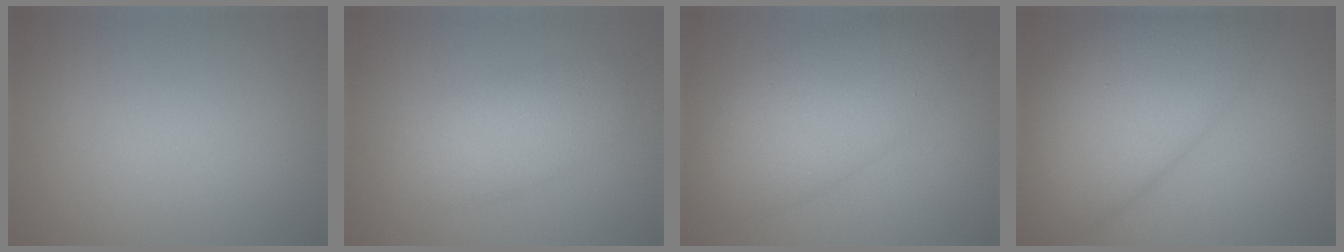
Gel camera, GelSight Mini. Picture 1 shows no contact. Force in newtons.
{"total": 3.6, "press": 3.6, "slide": 0.0}
{"total": 7.3, "press": 7.3, "slide": 0.1}
{"total": 11.5, "press": 11.5, "slide": 0.3}